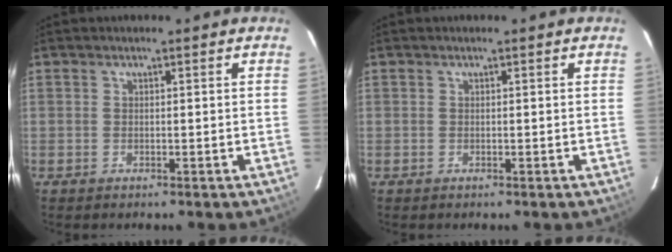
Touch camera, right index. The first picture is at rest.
{"total": 0.0}